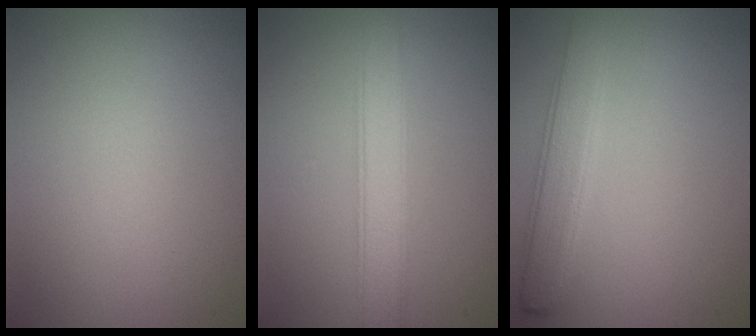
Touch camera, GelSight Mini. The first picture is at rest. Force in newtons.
{"total": 3.9, "press": 3.9, "slide": 0.2}
{"total": 3.5, "press": 3.5, "slide": 0.2}